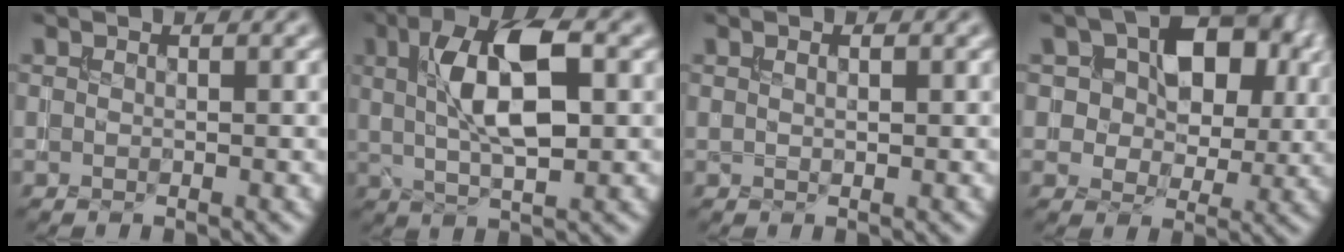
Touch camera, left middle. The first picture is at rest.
{"total": 8.0, "force": [1.6, 3.0, 7.2], "torque": [-0.121, 0.011, 0.028]}
{"total": 0.9, "force": [0.4, 0.3, 0.8], "torque": [-0.005, -0.005, 0.005]}
{"total": 9.2, "force": [2.7, 6.2, 6.3], "torque": [-0.083, 0.011, 0.031]}